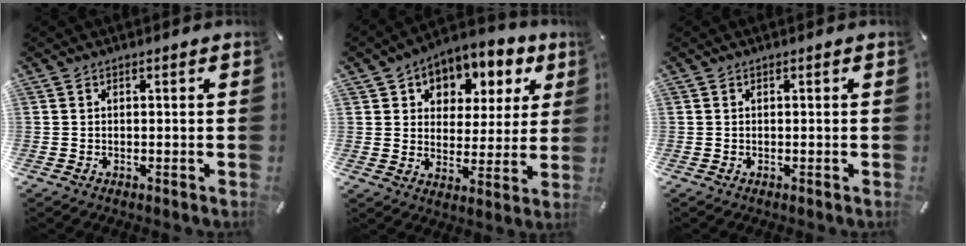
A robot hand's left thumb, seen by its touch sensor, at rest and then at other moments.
{"total": 9.1, "force": [4.9, 7.1, 2.7], "torque": [-0.040, -0.038, 0.088]}
{"total": 0.0}